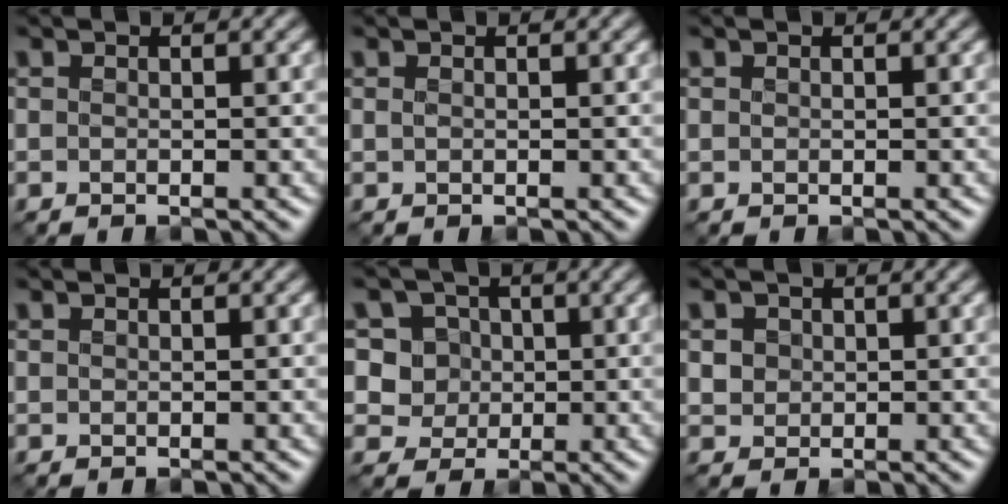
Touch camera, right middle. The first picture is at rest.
{"total": 0.0}
{"total": 0.0}
{"total": 0.0}
{"total": 6.3, "force": [1.9, 5.6, 2.3], "torque": [-0.028, 0.014, 0.018]}
{"total": 1.4, "force": [0.3, 1.3, 0.5], "torque": [-0.013, -0.006, 0.015]}